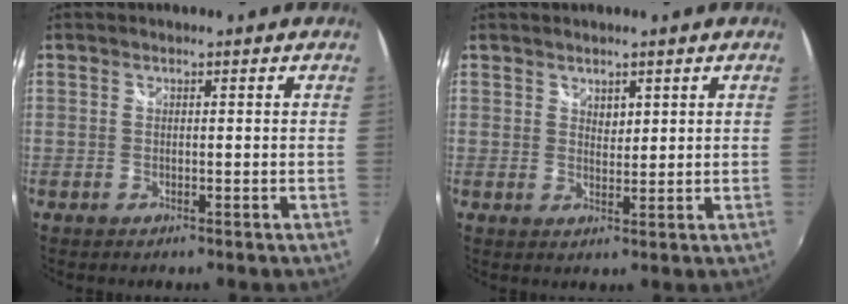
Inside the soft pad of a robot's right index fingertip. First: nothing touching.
{"total": 2.0, "force": [1.4, 1.2, 0.7], "torque": [-0.007, 0.000, 0.025]}